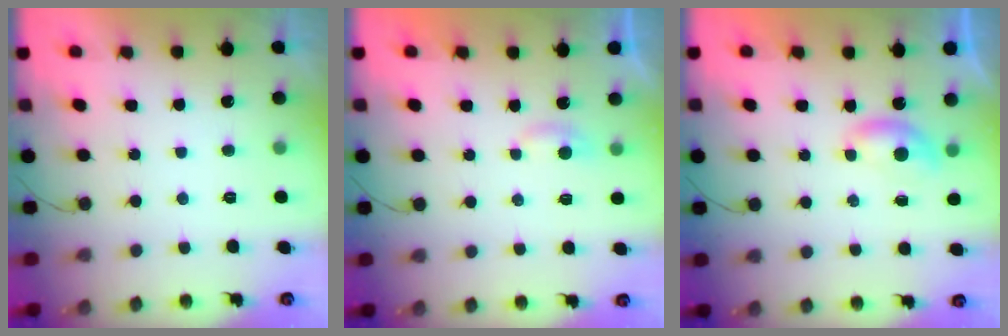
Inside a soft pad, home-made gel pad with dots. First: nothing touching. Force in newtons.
{"total": 2.7, "press": 2.7, "slide": 0.3}
{"total": 4.2, "press": 4.2, "slide": 0.4}